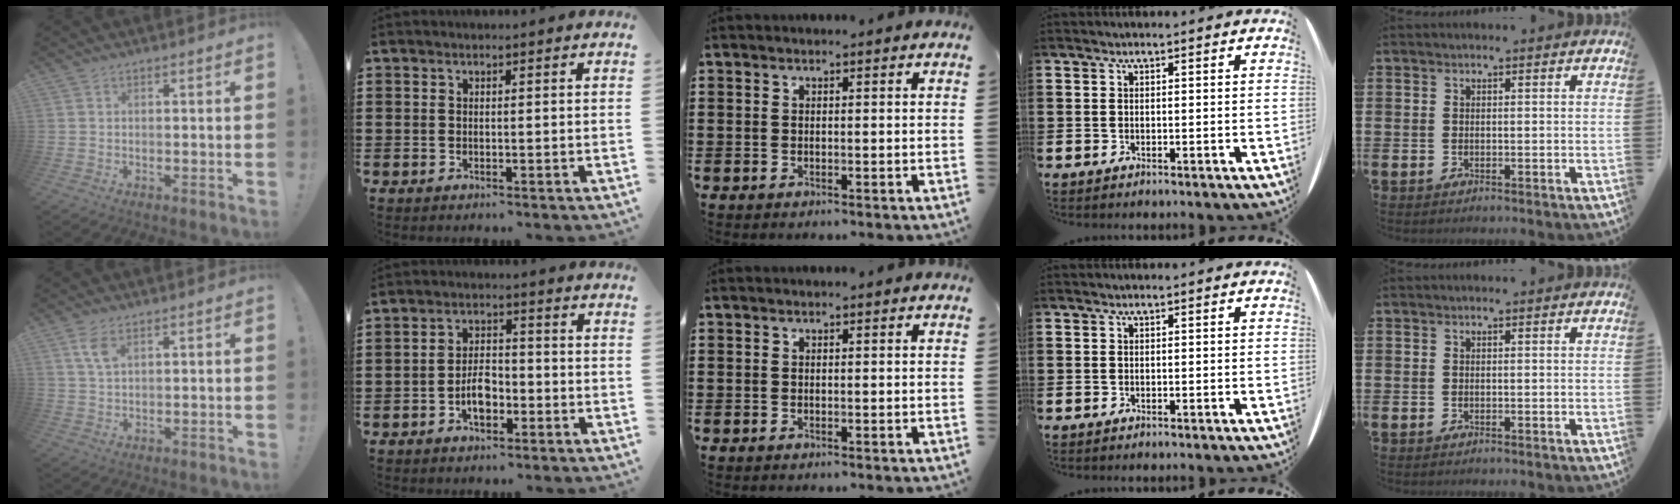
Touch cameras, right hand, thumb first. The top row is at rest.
{"thumb": {"total": 4.6, "force": [2.3, 2.0, 3.5], "torque": [-0.069, -0.003, 0.041]}, "index": {"total": 5.0, "force": [-2.1, 2.7, 3.7], "torque": [-0.071, -0.001, -0.043]}}